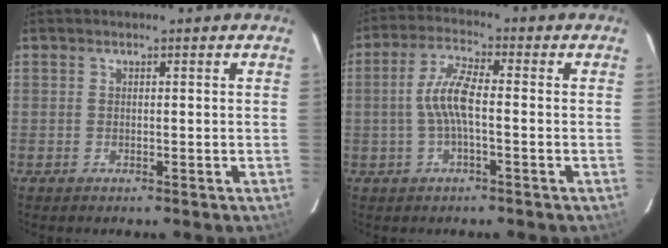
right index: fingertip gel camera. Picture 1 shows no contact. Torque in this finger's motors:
{"motor_torque": [0.70, 0.26, 0.55, 0.15]}